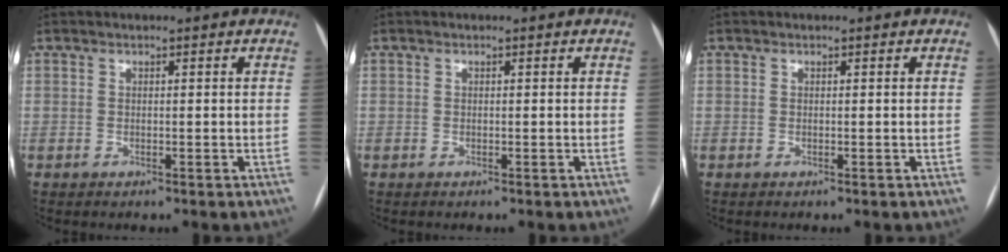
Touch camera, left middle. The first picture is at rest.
{"total": 0.0}
{"total": 0.0}